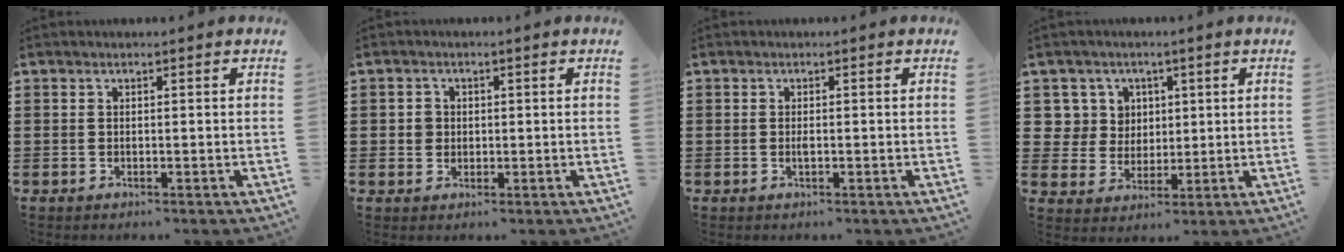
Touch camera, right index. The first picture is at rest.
{"total": 1.9, "force": [0.1, 1.8, 0.6], "torque": [-0.017, 0.010, 0.001]}
{"total": 0.9, "force": [-0.2, 0.2, 0.9], "torque": [-0.019, -0.004, -0.003]}
{"total": 6.3, "force": [2.1, 5.8, 1.3], "torque": [-0.049, 0.013, 0.038]}